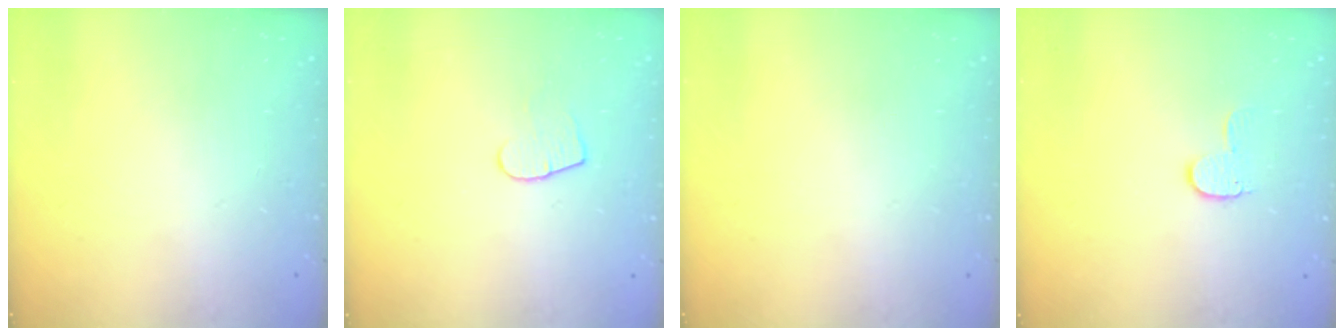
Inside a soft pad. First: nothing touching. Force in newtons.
{"total": 7.3, "press": 7.3, "slide": 0.5}
{"total": 0.0}
{"total": 6.1, "press": 6.1, "slide": 0.4}